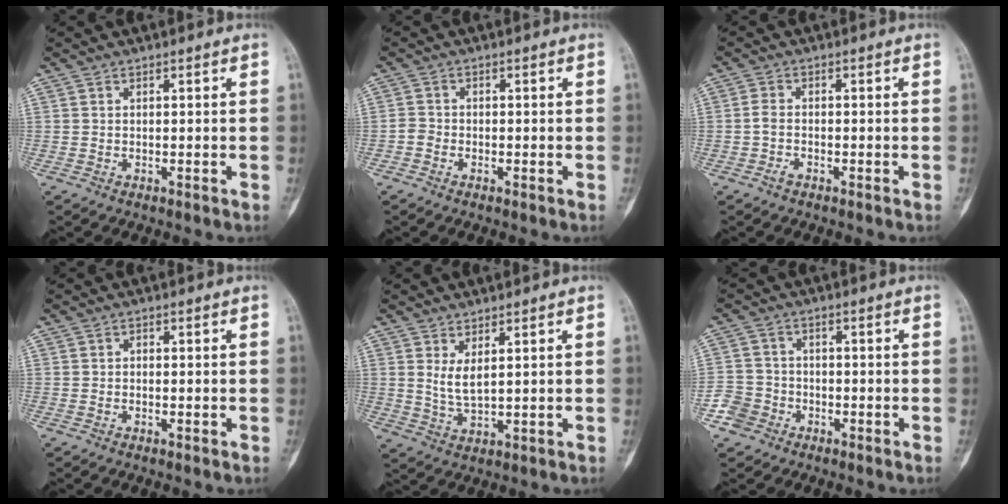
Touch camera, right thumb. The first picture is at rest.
{"total": 1.3, "force": [-0.7, 1.1, 0.3], "torque": [-0.004, 0.006, -0.022]}
{"total": 2.0, "force": [-1.1, 1.1, 1.2], "torque": [-0.025, 0.011, -0.024]}
{"total": 0.7, "force": [-0.2, 0.4, 0.5], "torque": [-0.003, 0.000, -0.007]}
{"total": 3.9, "force": [1.5, 1.4, 3.3], "torque": [-0.061, -0.019, 0.038]}
{"total": 4.7, "force": [-2.7, 3.9, 0.3], "torque": [0.017, 0.021, -0.056]}